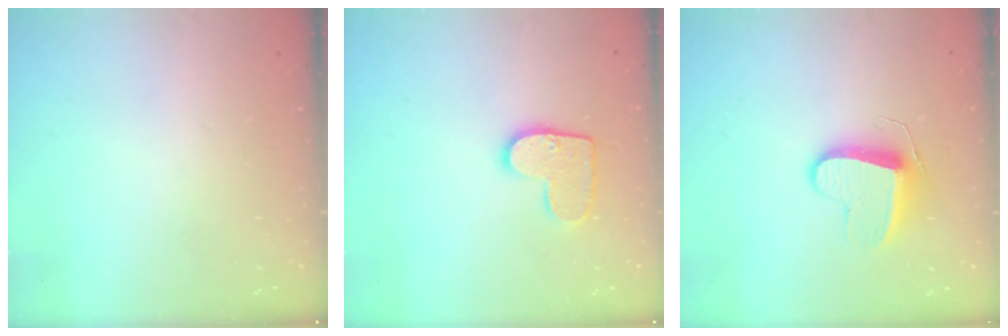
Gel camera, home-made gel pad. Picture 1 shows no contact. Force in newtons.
{"total": 10.7, "press": 10.7, "slide": 0.6}
{"total": 11.2, "press": 11.1, "slide": 0.8}